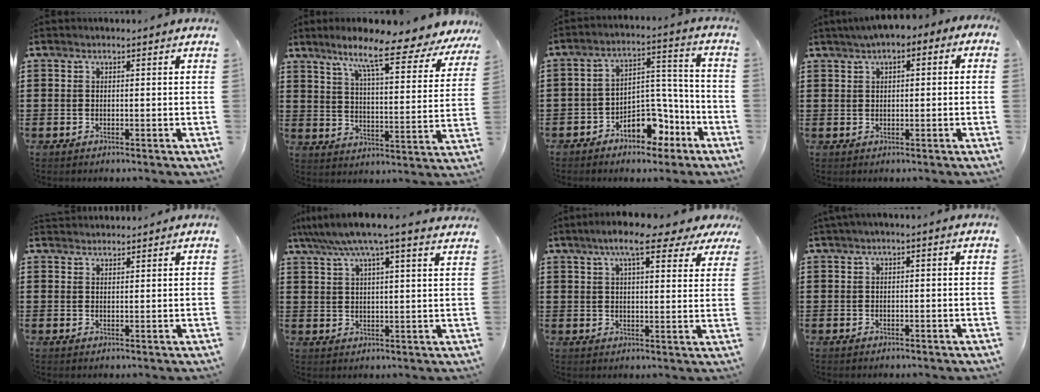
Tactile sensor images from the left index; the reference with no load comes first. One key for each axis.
{"total": 10.3, "fx": 7.9, "fy": 0.5, "fz": 6.5, "tx": -0.138, "ty": -0.047, "tz": 0.124}
{"total": 8.0, "fx": -5.2, "fy": 4.3, "fz": 4.2, "tx": -0.066, "ty": 0.029, "tz": -0.093}
{"total": 2.2, "fx": 0.5, "fy": 1.1, "fz": 1.8, "tx": -0.037, "ty": 0.008, "tz": 0.007}
{"total": 1.8, "fx": 1.8, "fy": 0.2, "fz": 0.0, "tx": -0.003, "ty": 0.001, "tz": 0.036}
{"total": 7.1, "fx": 5.6, "fy": -0.1, "fz": 4.3, "tx": -0.101, "ty": -0.019, "tz": 0.096}
{"total": 9.1, "fx": 6.4, "fy": 2.2, "fz": 6.2, "tx": -0.110, "ty": -0.008, "tz": 0.108}
{"total": 0.9, "fx": -0.1, "fy": 0.0, "fz": 0.8, "tx": -0.011, "ty": -0.004, "tz": -0.002}